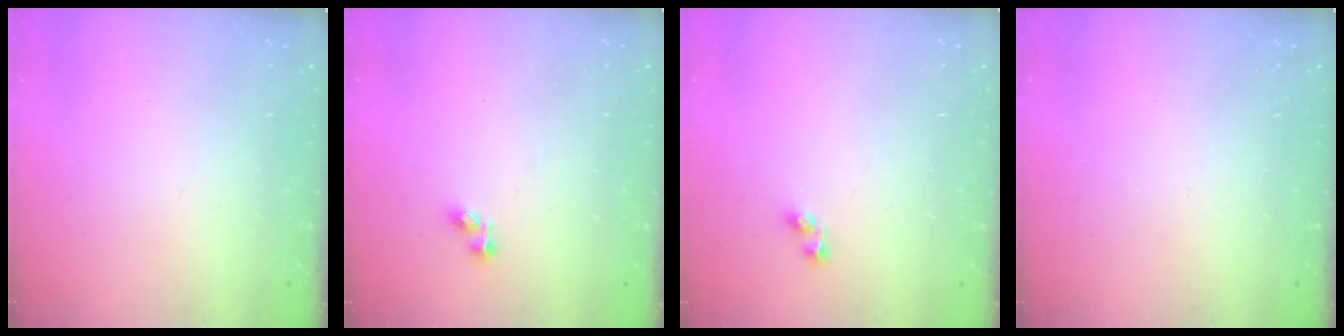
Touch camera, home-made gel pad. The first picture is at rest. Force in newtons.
{"total": 2.8, "press": 2.8, "slide": 0.3}
{"total": 3.7, "press": 3.6, "slide": 0.7}
{"total": 0.0}